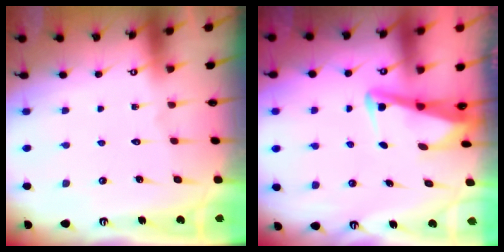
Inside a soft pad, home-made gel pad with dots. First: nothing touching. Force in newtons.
{"total": 3.5, "press": 3.4, "slide": 0.8}